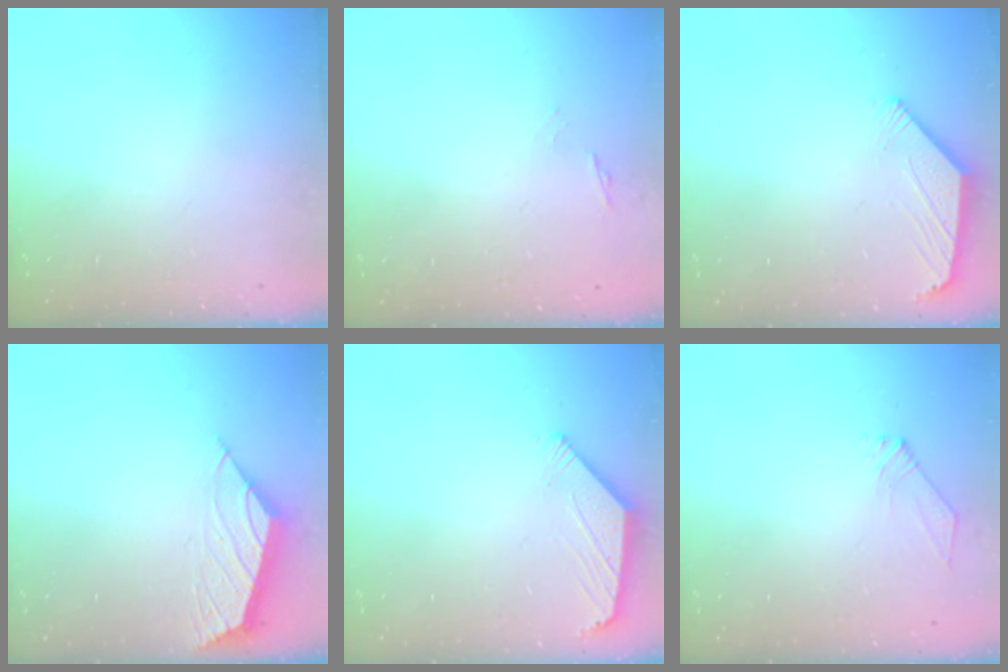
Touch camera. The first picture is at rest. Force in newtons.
{"total": 0.8, "press": 0.6, "slide": 0.4}
{"total": 0.8, "press": 0.8, "slide": 0.2}
{"total": 2.0, "press": 2.0, "slide": 0.5}
{"total": 0.8, "press": 0.8, "slide": 0.2}
{"total": 3.2, "press": 3.1, "slide": 0.6}